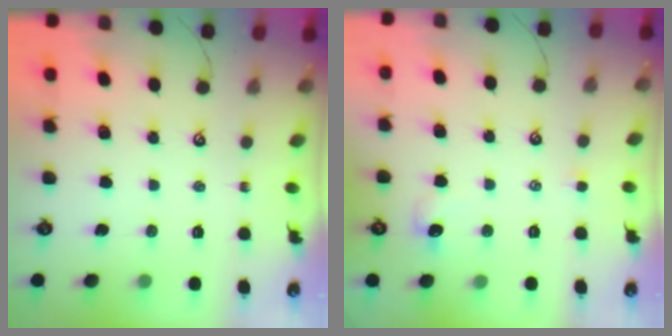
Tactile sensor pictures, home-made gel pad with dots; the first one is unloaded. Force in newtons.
{"total": 0.5, "press": 0.2, "slide": 0.5}